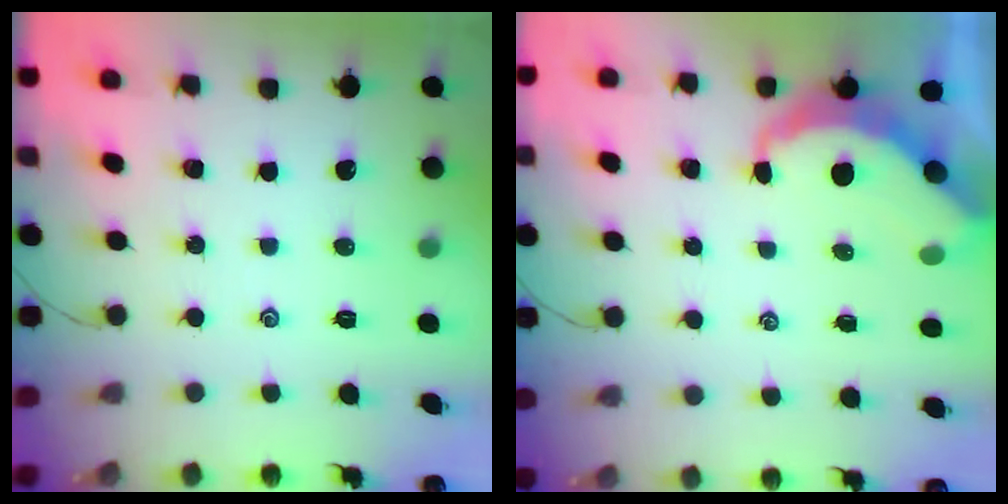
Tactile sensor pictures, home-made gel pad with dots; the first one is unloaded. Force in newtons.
{"total": 6.1, "press": 6.1, "slide": 0.4}